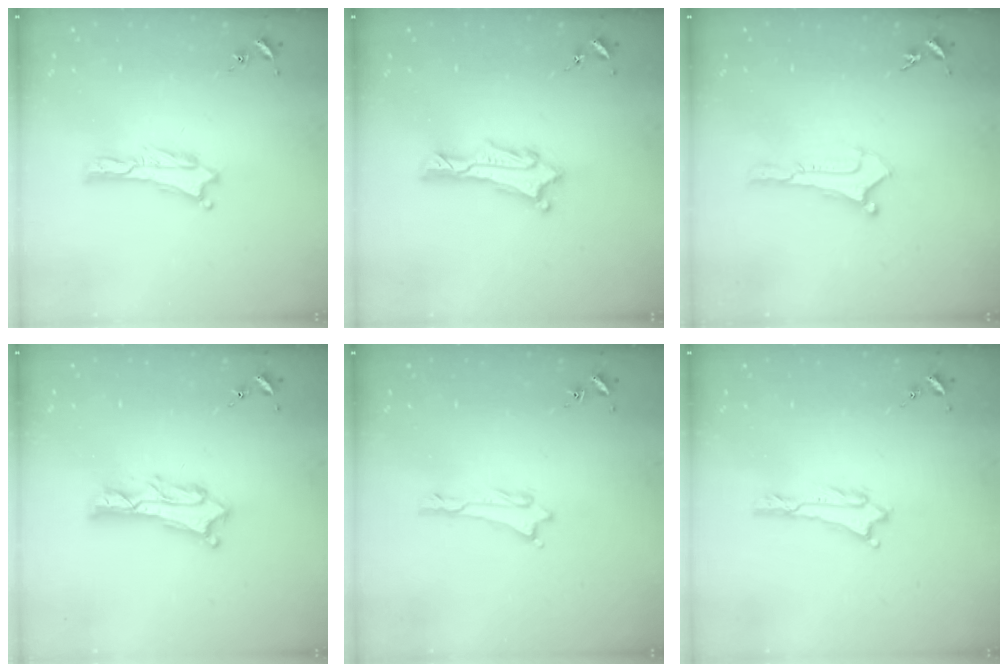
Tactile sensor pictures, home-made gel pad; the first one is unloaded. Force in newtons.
{"total": 1.3, "press": 1.2, "slide": 0.1}
{"total": 0.0}
{"total": 3.8, "press": 3.8, "slide": 0.4}
{"total": 0.6, "press": 0.5, "slide": 0.2}
{"total": 0.0}